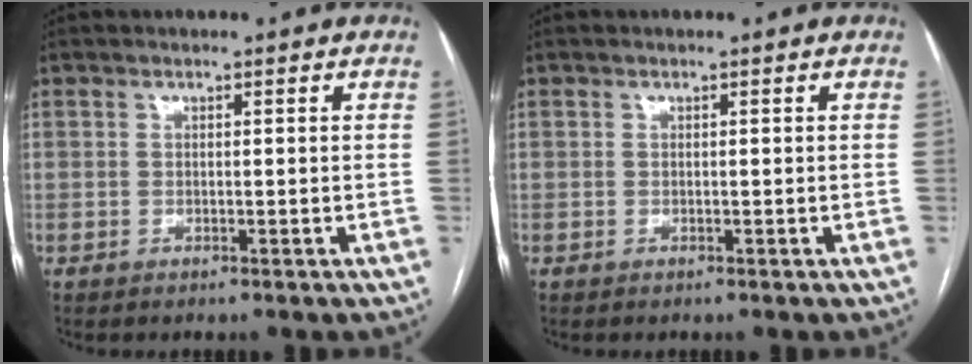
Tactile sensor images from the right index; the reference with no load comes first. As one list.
[{"total": 0.0}]